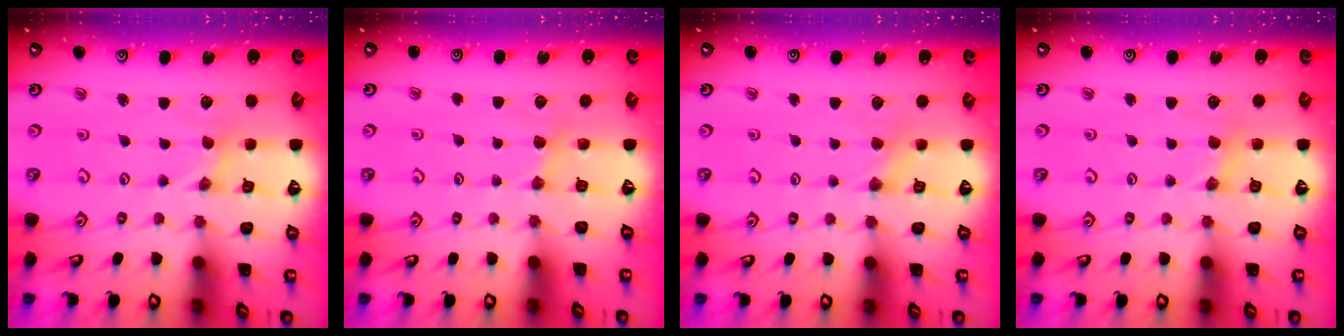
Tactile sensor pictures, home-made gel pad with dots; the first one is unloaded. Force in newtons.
{"total": 3.0, "press": 3.0, "slide": 0.5}
{"total": 2.7, "press": 2.7, "slide": 0.4}
{"total": 2.7, "press": 2.7, "slide": 0.4}